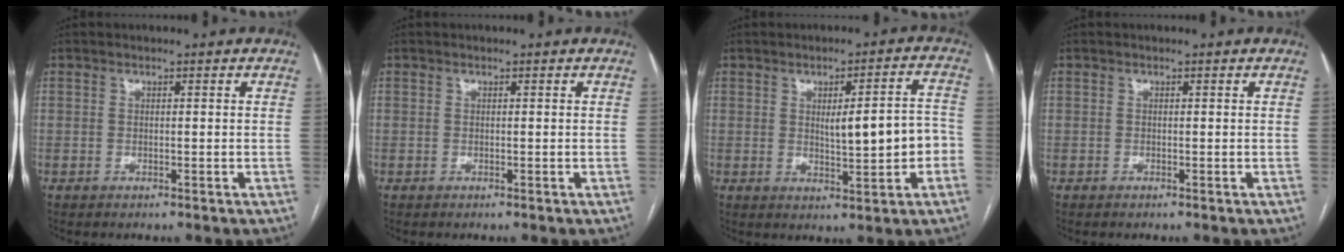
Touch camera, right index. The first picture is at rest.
{"total": 0.0}
{"total": 7.8, "force": [-0.8, 1.6, 7.6], "torque": [-0.104, 0.017, -0.002]}
{"total": 0.0}